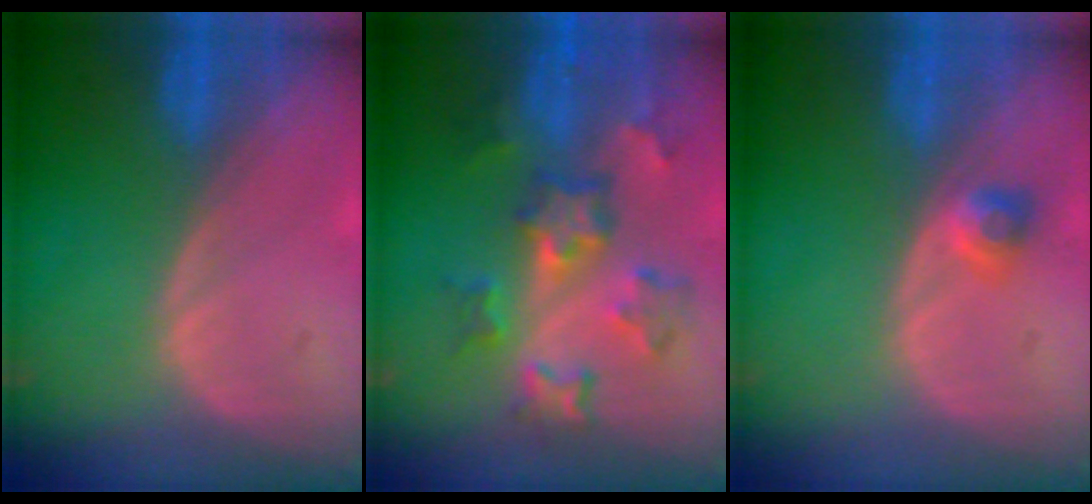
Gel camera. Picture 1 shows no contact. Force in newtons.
{"total": 8.7, "press": 7.8, "slide": 3.9}
{"total": 2.4, "press": 2.1, "slide": 1.2}